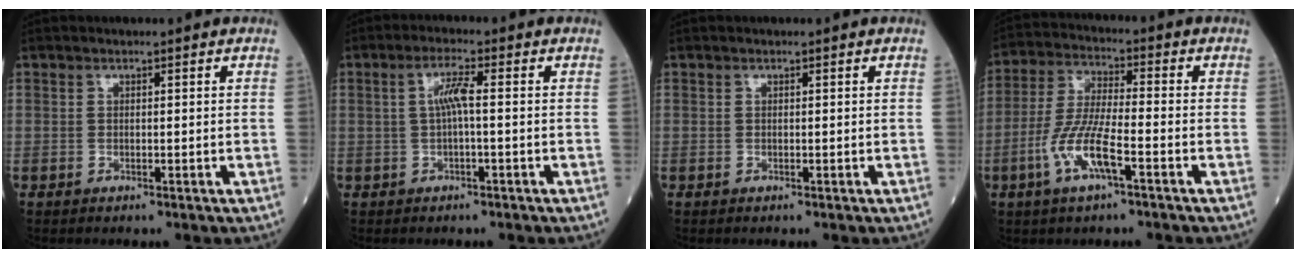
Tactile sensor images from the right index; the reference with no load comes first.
{"total": 3.3, "force": [0.2, 0.3, 3.3], "torque": [-0.067, 0.007, 0.004]}
{"total": 0.0}
{"total": 9.0, "force": [-3.7, 1.5, 8.0], "torque": [-0.171, -0.003, -0.073]}